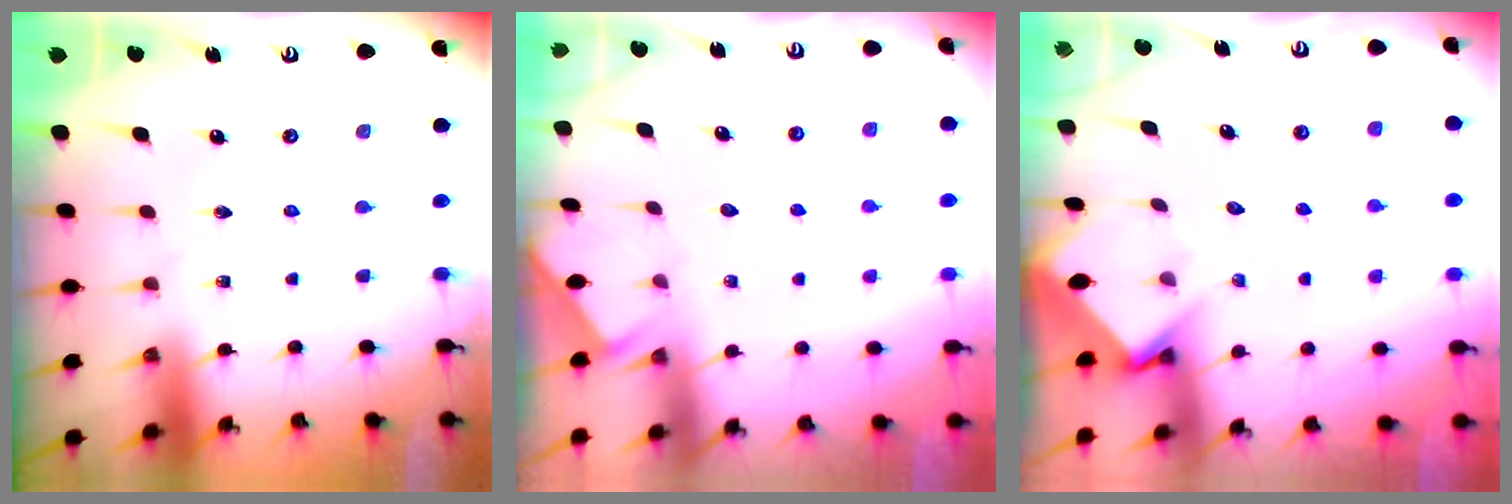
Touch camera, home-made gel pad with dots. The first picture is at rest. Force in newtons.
{"total": 1.2, "press": 1.2, "slide": 0.2}
{"total": 3.7, "press": 3.7, "slide": 0.2}